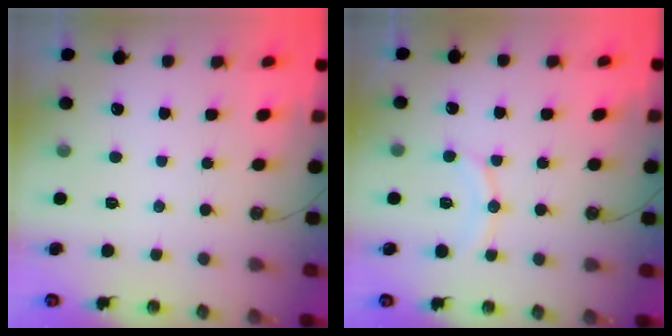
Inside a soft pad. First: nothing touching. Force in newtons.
{"total": 9.5, "press": 9.4, "slide": 0.9}